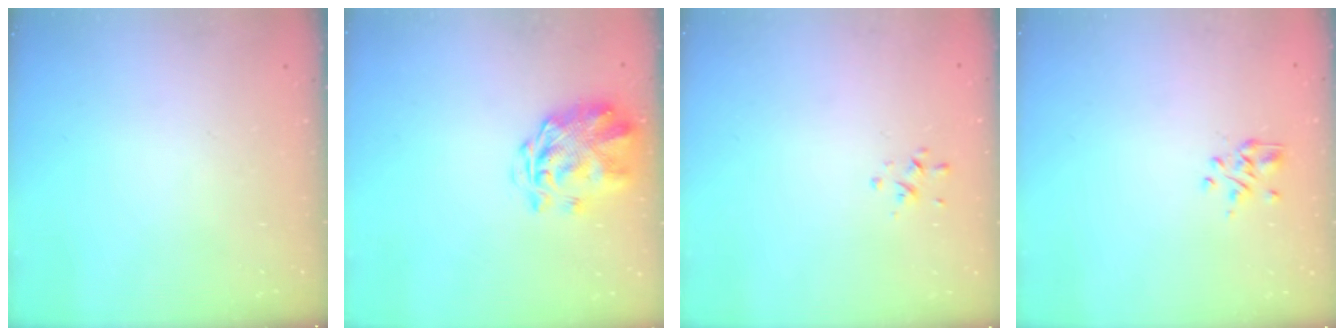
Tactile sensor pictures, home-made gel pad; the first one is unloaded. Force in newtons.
{"total": 3.1, "press": 2.7, "slide": 1.5}
{"total": 0.6, "press": 0.3, "slide": 0.5}
{"total": 1.9, "press": 1.7, "slide": 0.9}